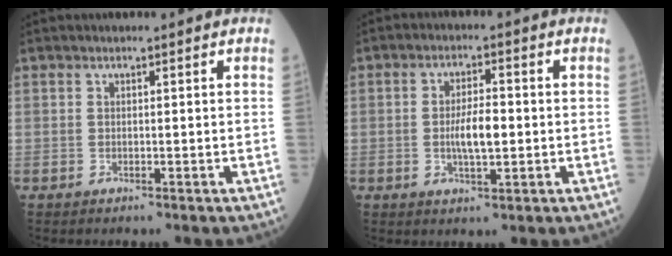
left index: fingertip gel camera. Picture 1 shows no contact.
{"total": 5.1, "force": [-0.7, 1.4, 4.9], "torque": [-0.094, -0.002, -0.014]}